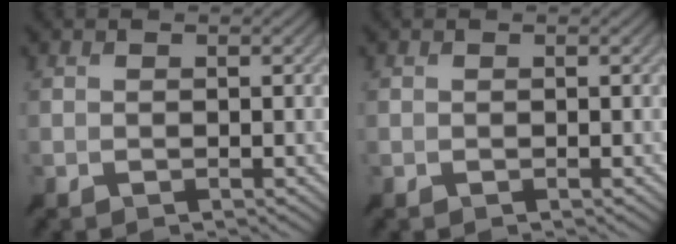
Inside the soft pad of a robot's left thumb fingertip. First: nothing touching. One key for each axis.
{"total": 0.0}